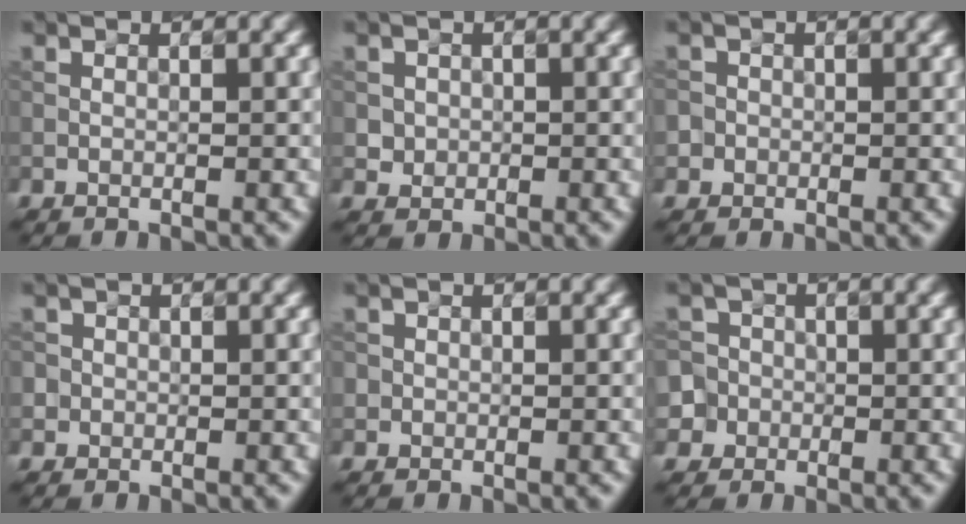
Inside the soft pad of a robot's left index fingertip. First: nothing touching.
{"total": 1.7, "force": [0.2, 1.6, 0.4], "torque": [-0.003, 0.000, 0.013]}
{"total": 2.1, "force": [-0.3, 2.1, 0.4], "torque": [0.009, 0.015, -0.014]}
{"total": 2.1, "force": [0.2, 2.0, 0.5], "torque": [0.003, 0.013, -0.003]}
{"total": 1.0, "force": [0.1, 1.0, 0.2], "torque": [0.006, 0.004, 0.002]}
{"total": 6.2, "force": [-1.2, 5.8, 1.6], "torque": [-0.038, 0.026, -0.048]}